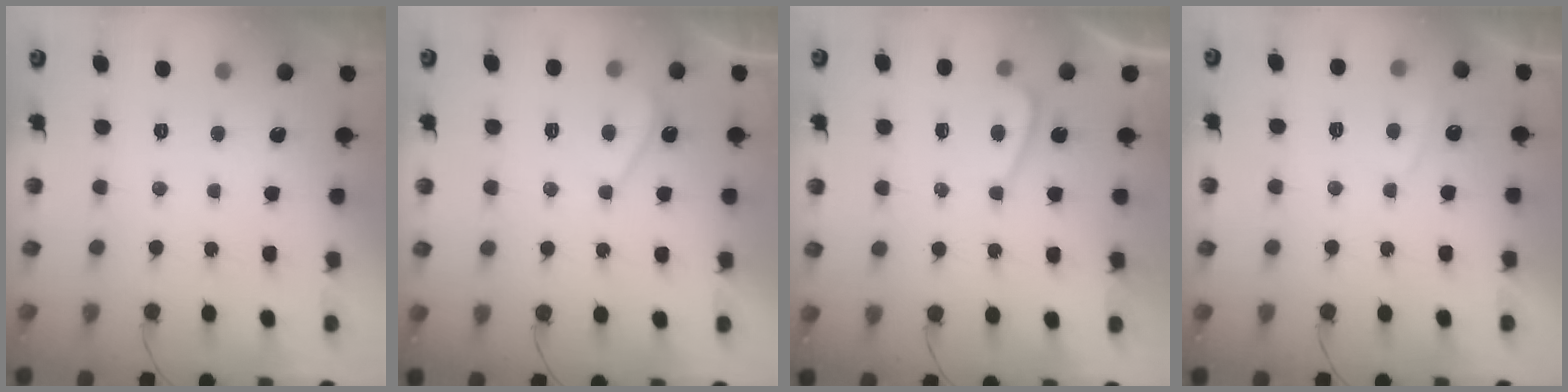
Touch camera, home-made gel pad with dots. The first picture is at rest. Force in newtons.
{"total": 2.8, "press": 2.7, "slide": 0.5}
{"total": 3.2, "press": 3.2, "slide": 0.7}
{"total": 1.8, "press": 1.7, "slide": 0.7}